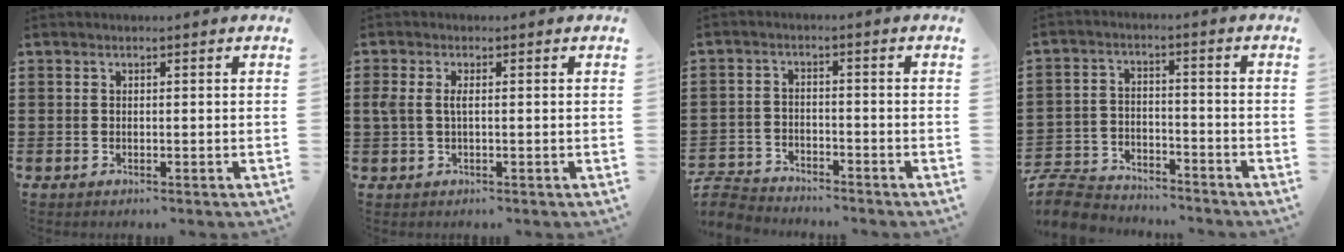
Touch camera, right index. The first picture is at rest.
{"total": 2.2, "force": [0.1, 0.8, 2.0], "torque": [-0.055, -0.004, -0.004]}
{"total": 4.2, "force": [-4.2, 0.6, 0.1], "torque": [-0.020, 0.000, -0.092]}
{"total": 7.2, "force": [-7.0, 1.5, 0.8], "torque": [-0.032, 0.012, -0.143]}